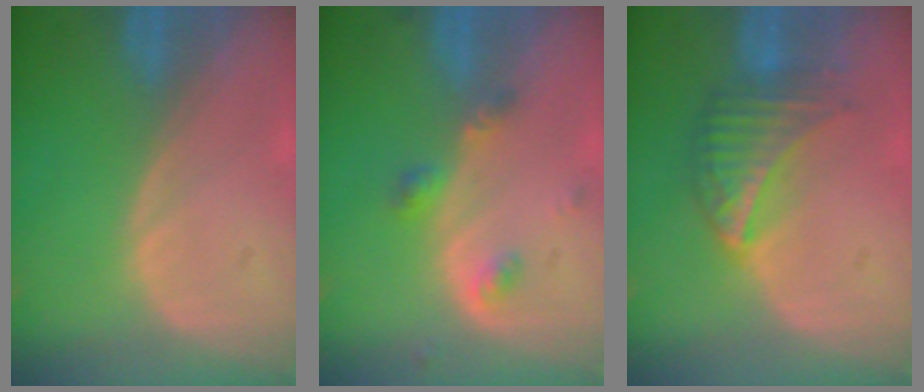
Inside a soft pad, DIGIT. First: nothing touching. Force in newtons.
{"total": 3.4, "press": 3.4, "slide": 0.7}
{"total": 6.3, "press": 6.1, "slide": 1.6}